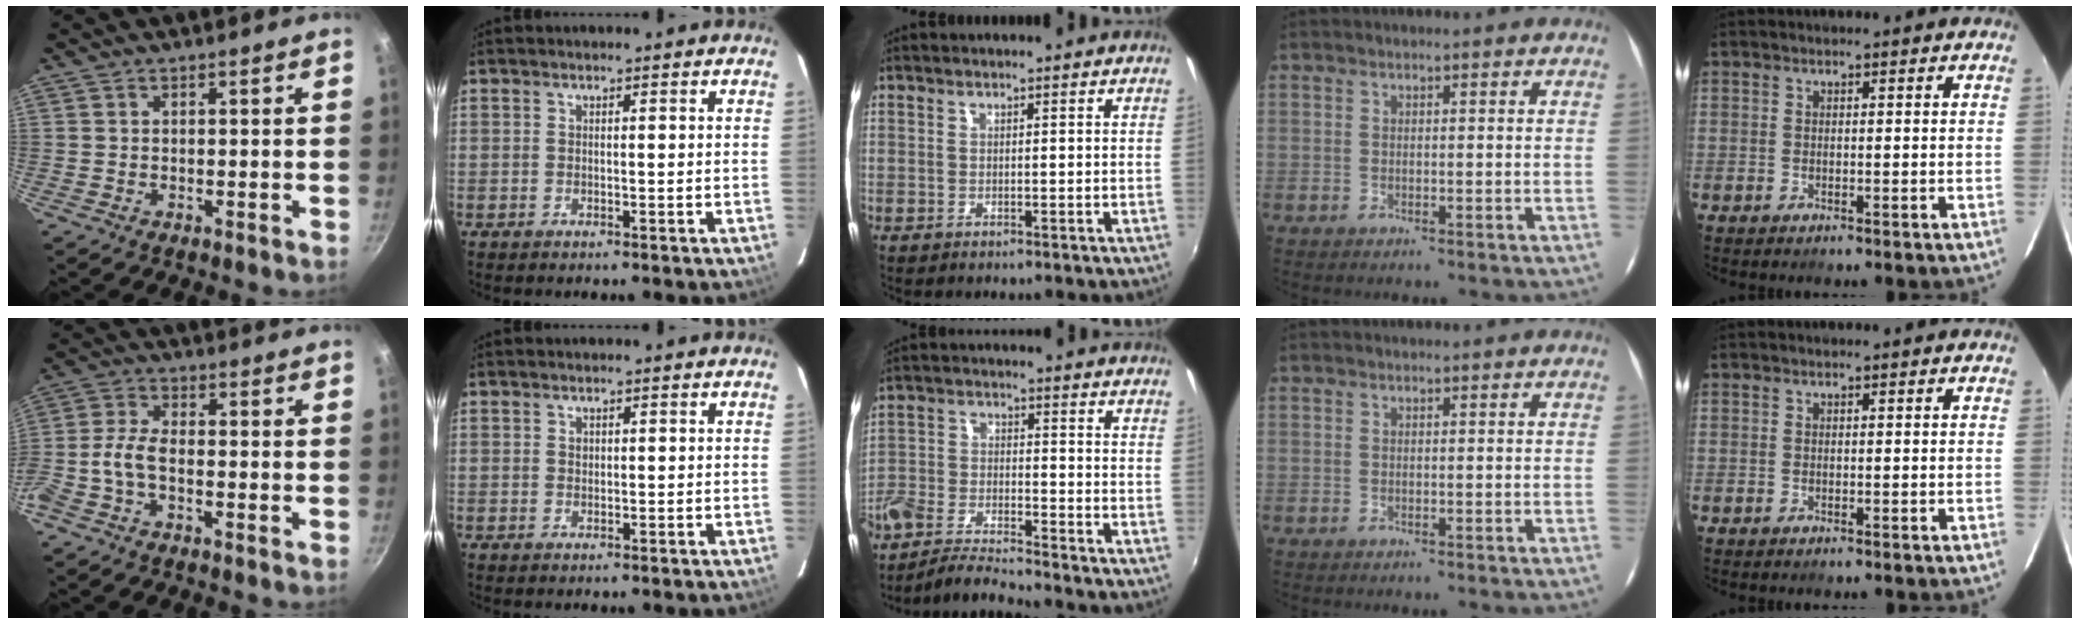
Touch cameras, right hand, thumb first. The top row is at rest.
{"thumb": {"total": 5.1, "force": [-2.3, 2.2, 4.0], "torque": [-0.097, 0.025, -0.059]}, "index": {"total": 0.7, "force": [0.2, 0.7, 0.2], "torque": [-0.001, 0.003, 0.005]}, "middle": {"total": 7.8, "force": [-7.0, 1.0, 3.3], "torque": [-0.079, -0.007, -0.143]}}